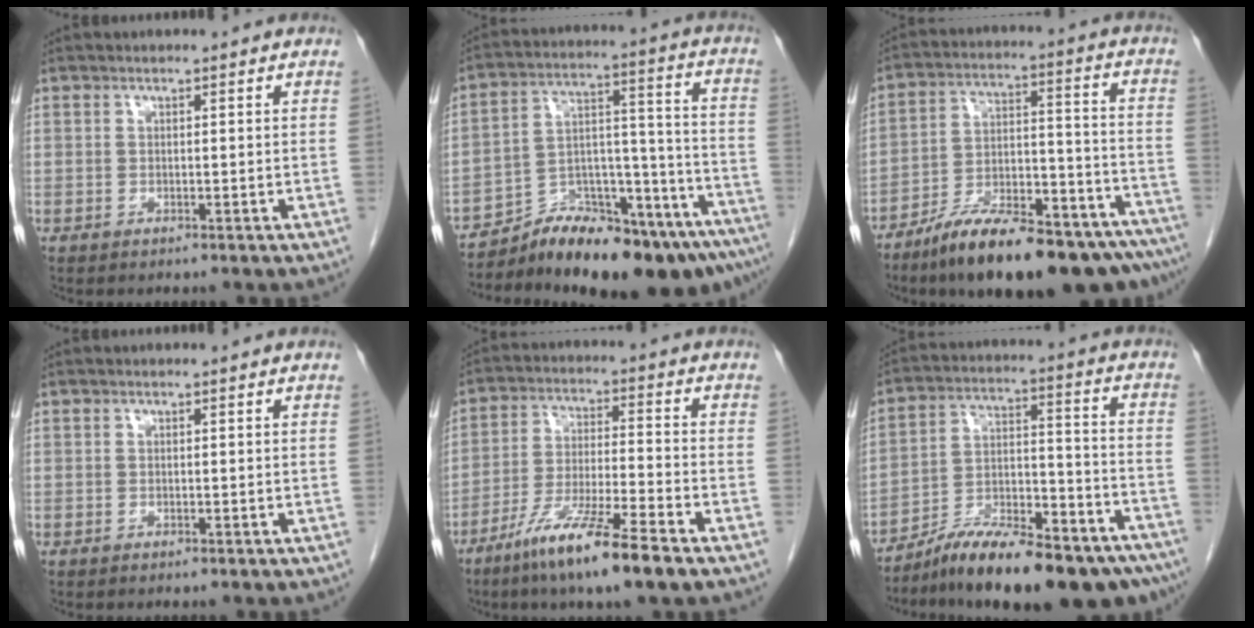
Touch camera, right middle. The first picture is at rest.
{"total": 20.1, "force": [-17.0, 3.6, 10.2], "torque": [-0.108, 0.041, -0.260]}
{"total": 22.2, "force": [-17.2, 4.5, 13.3], "torque": [-0.147, 0.027, -0.269]}
{"total": 0.0}
{"total": 12.3, "force": [-8.0, 0.2, 9.3], "torque": [-0.179, -0.034, -0.149]}
{"total": 22.2, "force": [-17.5, 4.7, 12.8], "torque": [-0.149, 0.027, -0.276]}